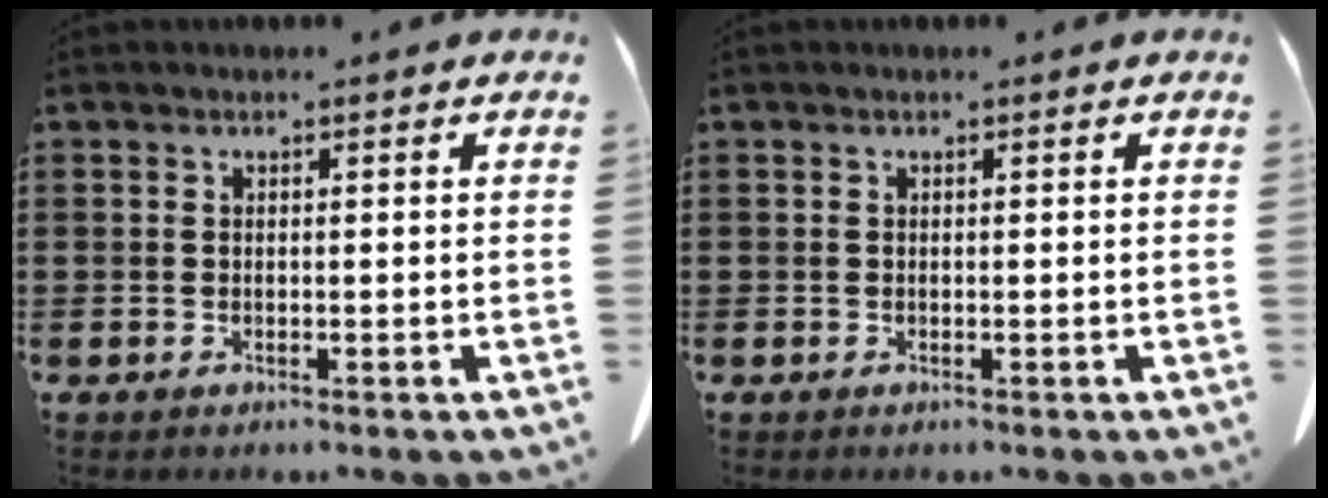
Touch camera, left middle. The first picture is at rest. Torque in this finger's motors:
{"motor_torque": [0.07, -0.07, 0.00, 0.01]}